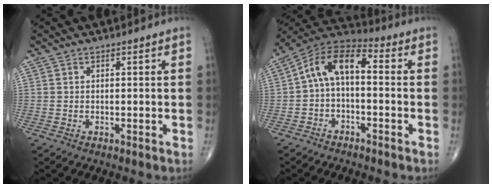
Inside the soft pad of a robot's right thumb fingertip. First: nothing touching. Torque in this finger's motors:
{"motor_torque": [-0.24, 0.48, 0.90, -0.02, 0.34]}